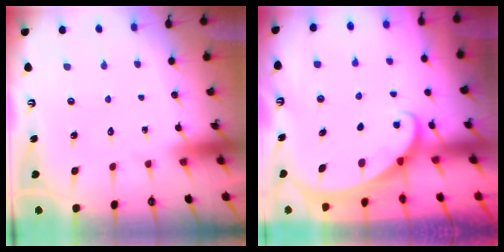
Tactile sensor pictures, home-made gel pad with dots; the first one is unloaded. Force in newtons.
{"total": 1.8, "press": 1.8, "slide": 0.1}